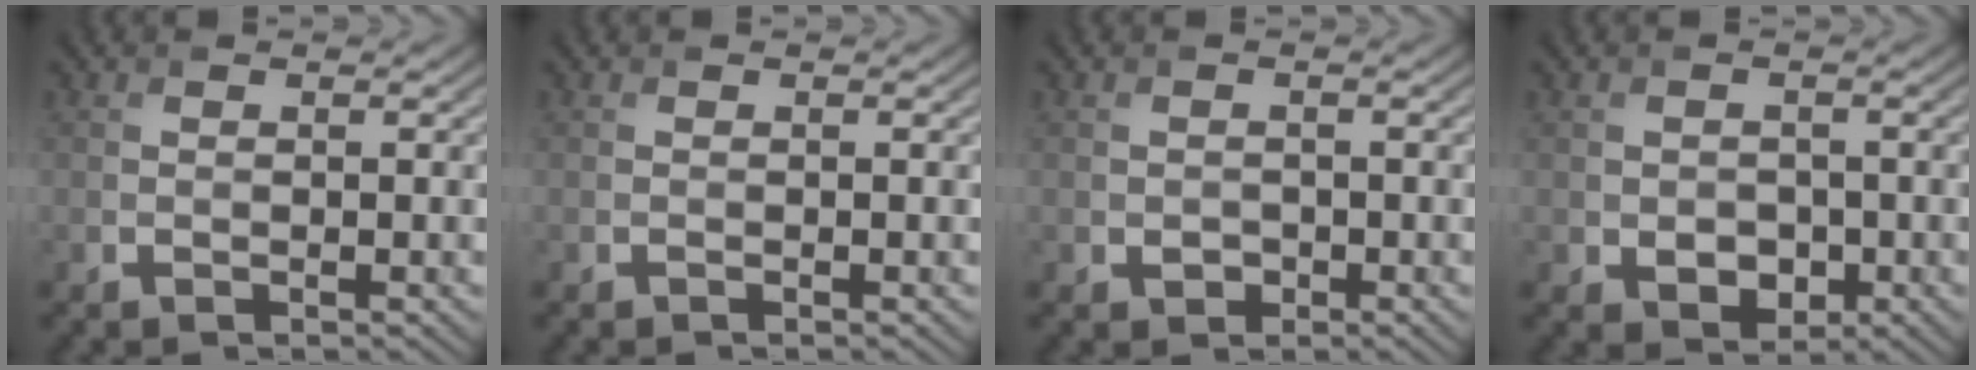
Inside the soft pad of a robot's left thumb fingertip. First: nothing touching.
{"total": 0.0}
{"total": 1.2, "force": [-0.5, 1.0, 0.5], "torque": [-0.006, -0.005, -0.009]}
{"total": 3.0, "force": [-0.8, 2.4, 1.6], "torque": [-0.031, -0.010, -0.012]}